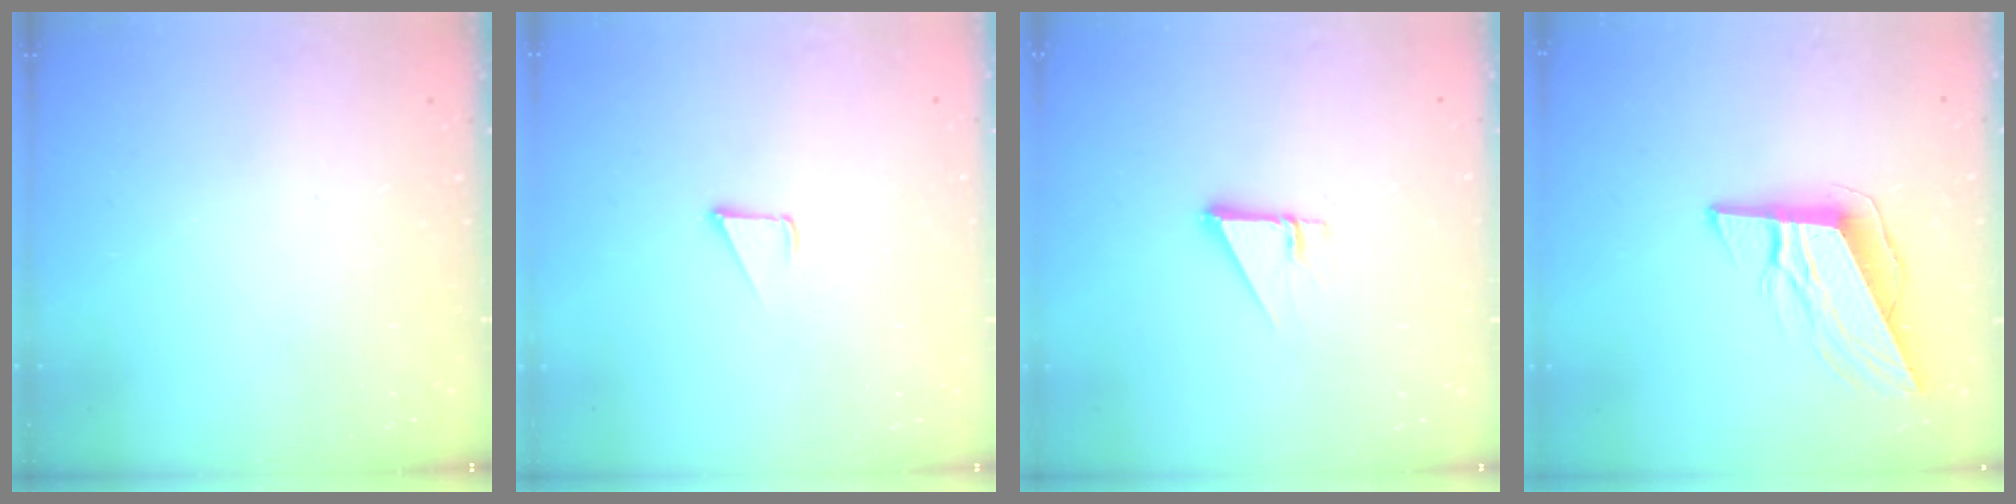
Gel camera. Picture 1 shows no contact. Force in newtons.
{"total": 2.3, "press": 2.3, "slide": 0.2}
{"total": 2.7, "press": 2.7, "slide": 0.2}
{"total": 10.3, "press": 10.2, "slide": 1.9}